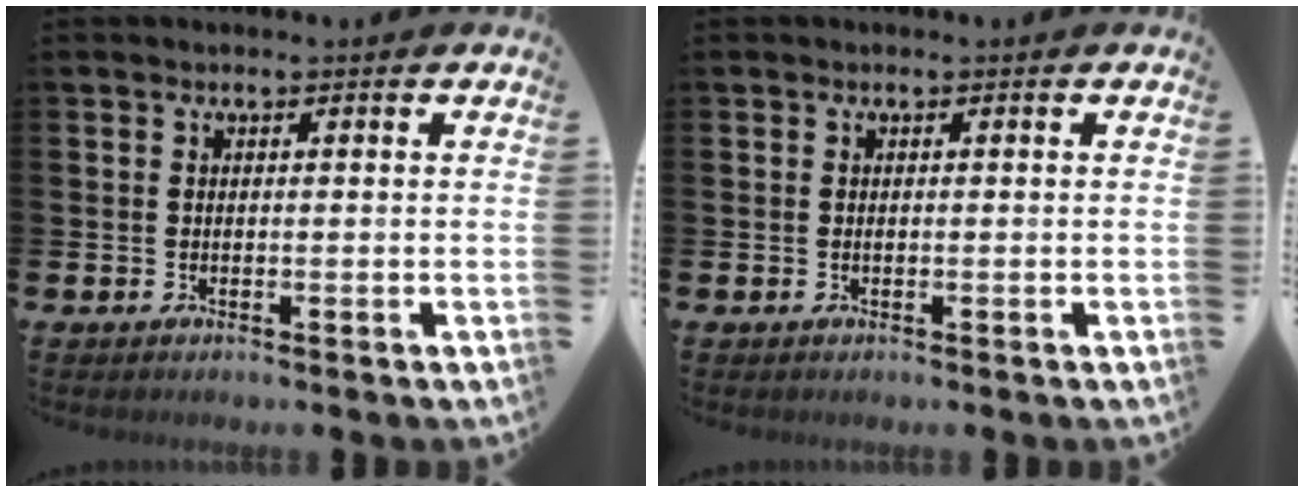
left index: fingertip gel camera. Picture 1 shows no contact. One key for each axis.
{"total": 0.0}